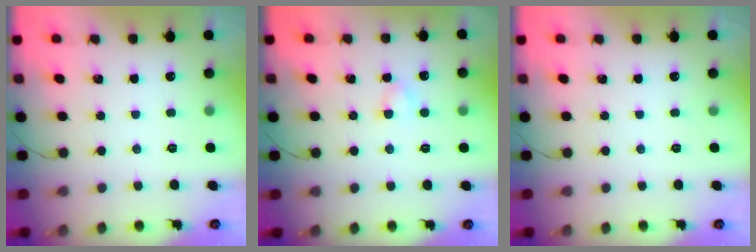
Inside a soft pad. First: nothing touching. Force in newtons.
{"total": 2.6, "press": 2.5, "slide": 0.8}
{"total": 0.0}